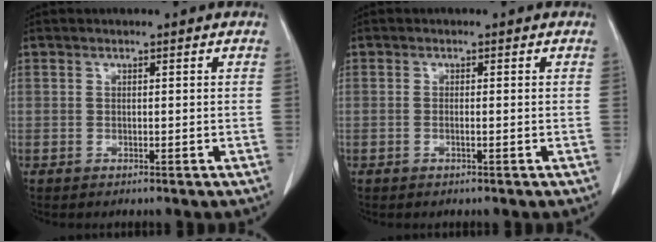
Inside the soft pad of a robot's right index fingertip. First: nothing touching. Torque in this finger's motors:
{"motor_torque": [-0.11, 0.12, -0.08, -0.01]}